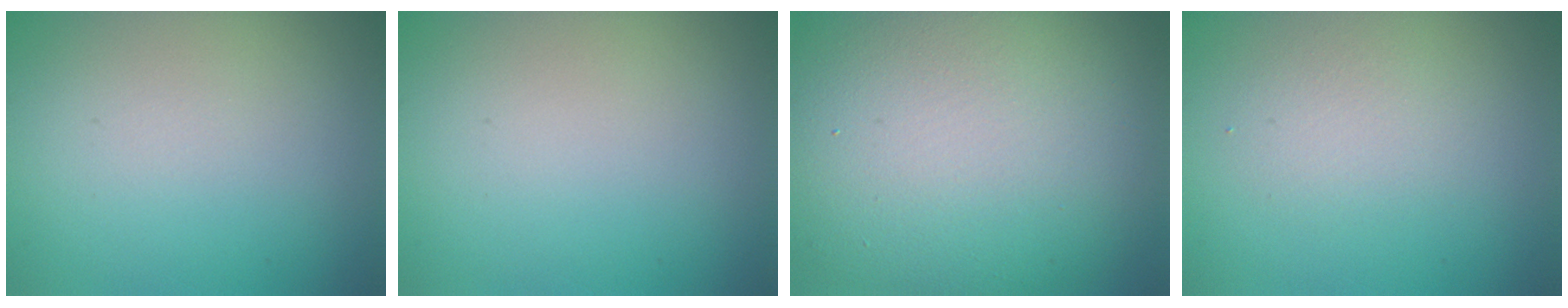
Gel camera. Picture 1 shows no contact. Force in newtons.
{"total": 0.0}
{"total": 15.5, "press": 15.4, "slide": 1.2}
{"total": 2.0, "press": 1.9, "slide": 0.2}